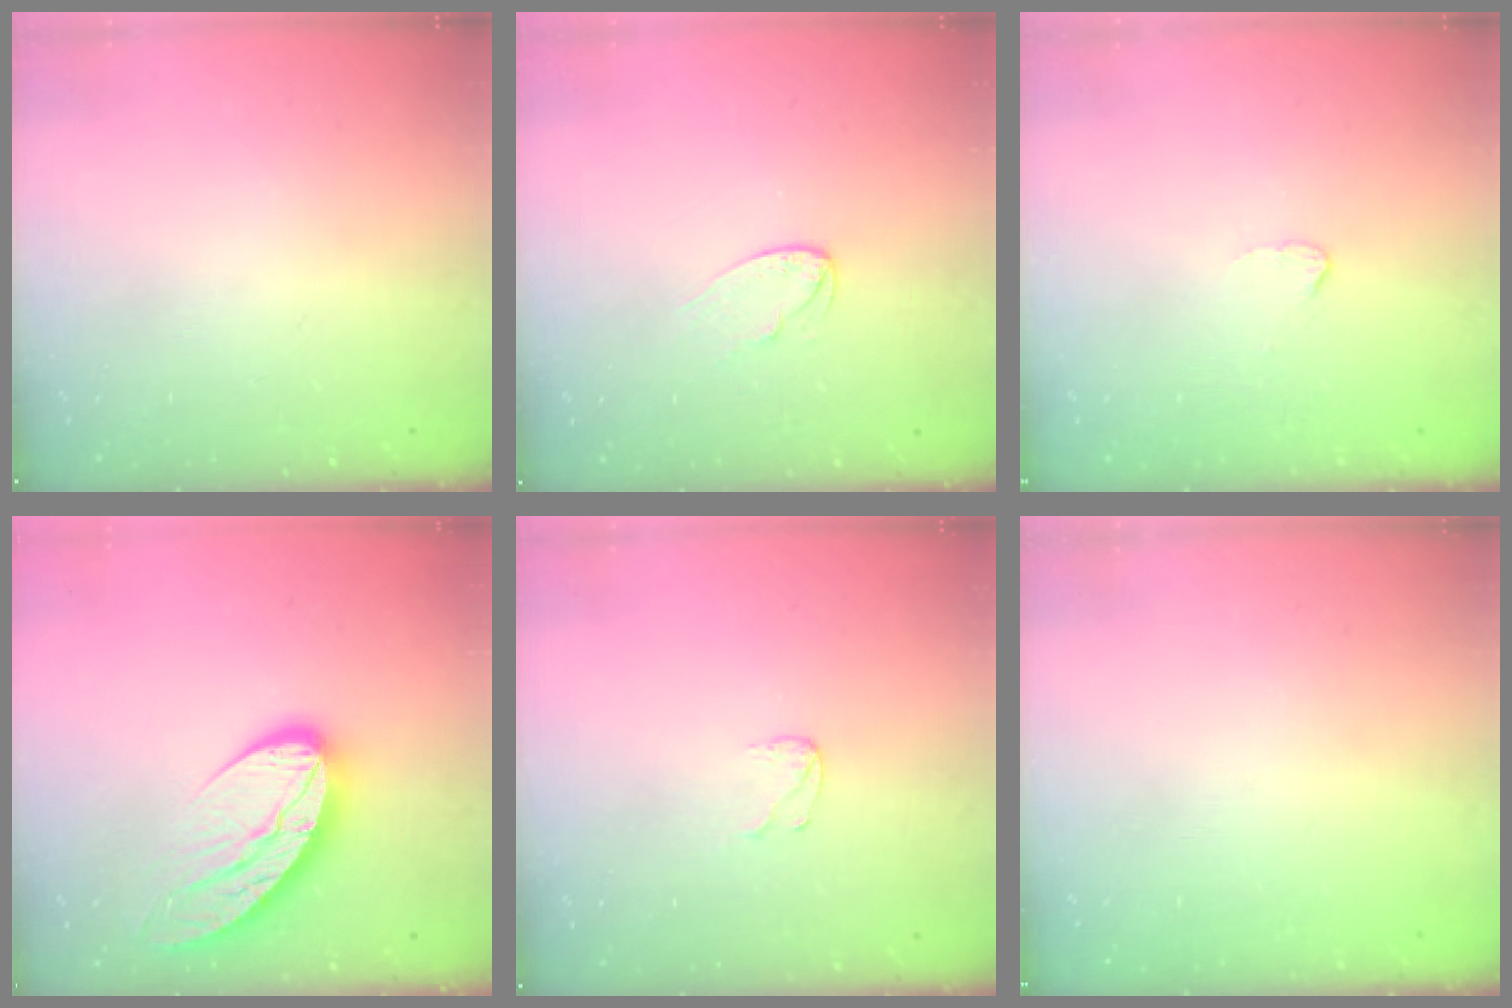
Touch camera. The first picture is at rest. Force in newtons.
{"total": 5.2, "press": 5.2, "slide": 0.4}
{"total": 2.5, "press": 2.5, "slide": 0.2}
{"total": 12.2, "press": 12.1, "slide": 1.1}
{"total": 3.2, "press": 3.2, "slide": 0.3}
{"total": 0.0}